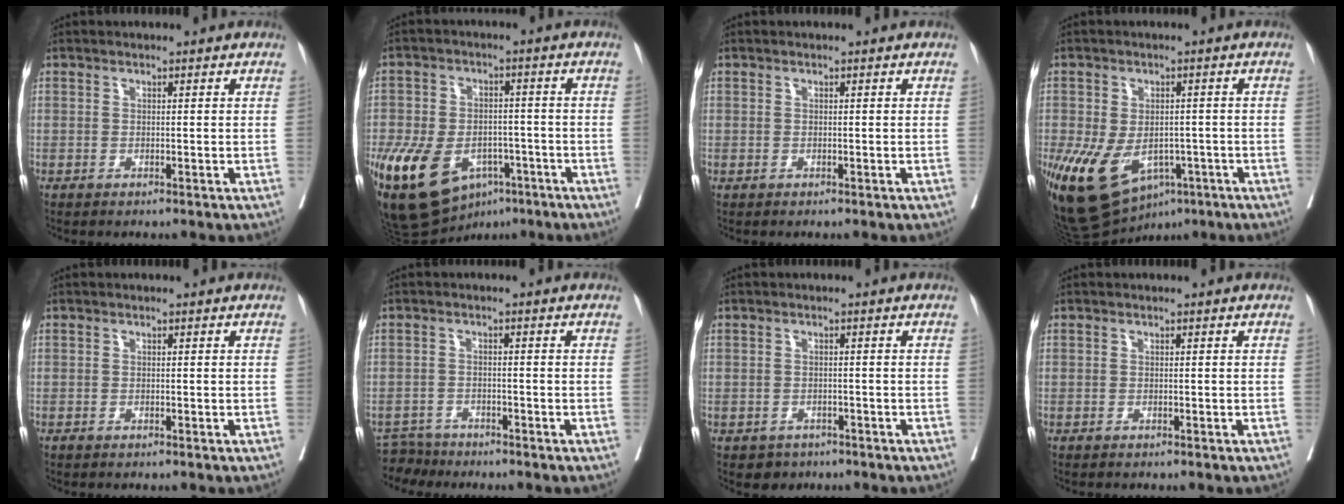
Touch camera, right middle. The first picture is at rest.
{"total": 19.0, "force": [-9.2, 11.6, 11.9], "torque": [-0.269, -0.009, -0.137]}
{"total": 0.0}
{"total": 16.3, "force": [-7.5, 10.3, 10.2], "torque": [-0.209, -0.011, -0.100]}
{"total": 0.0}
{"total": 3.4, "force": [-3.2, 0.7, -0.9], "torque": [0.017, -0.006, -0.057]}
{"total": 2.7, "force": [-1.8, 1.9, 0.1], "torque": [-0.005, 0.007, -0.025]}
{"total": 0.7, "force": [-0.6, 0.1, 0.2], "torque": [-0.002, -0.001, -0.011]}